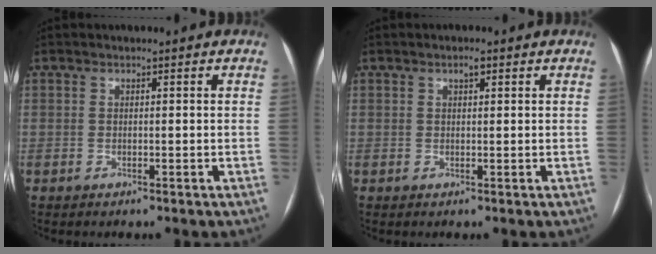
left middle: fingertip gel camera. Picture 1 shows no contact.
{"total": 1.2, "force": [0.7, 0.4, 0.9], "torque": [-0.016, 0.004, 0.010]}